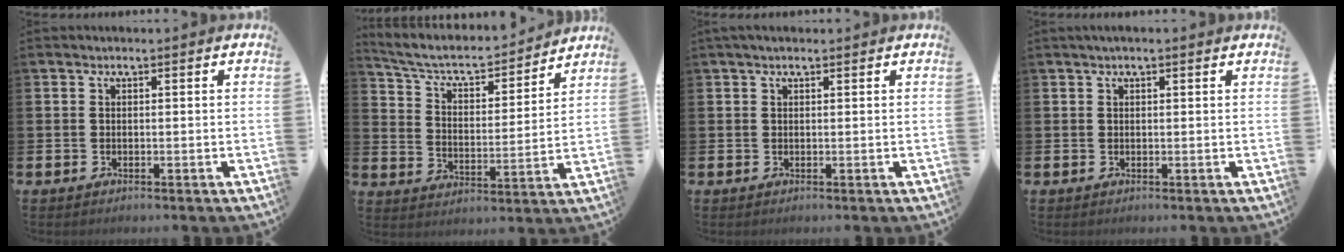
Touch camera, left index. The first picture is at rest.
{"total": 6.2, "force": [5.5, 2.0, 2.1], "torque": [-0.072, -0.042, 0.087]}
{"total": 1.1, "force": [0.8, 0.3, 0.6], "torque": [-0.009, 0.002, 0.013]}
{"total": 0.9, "force": [0.7, 0.2, 0.6], "torque": [-0.006, 0.003, 0.010]}